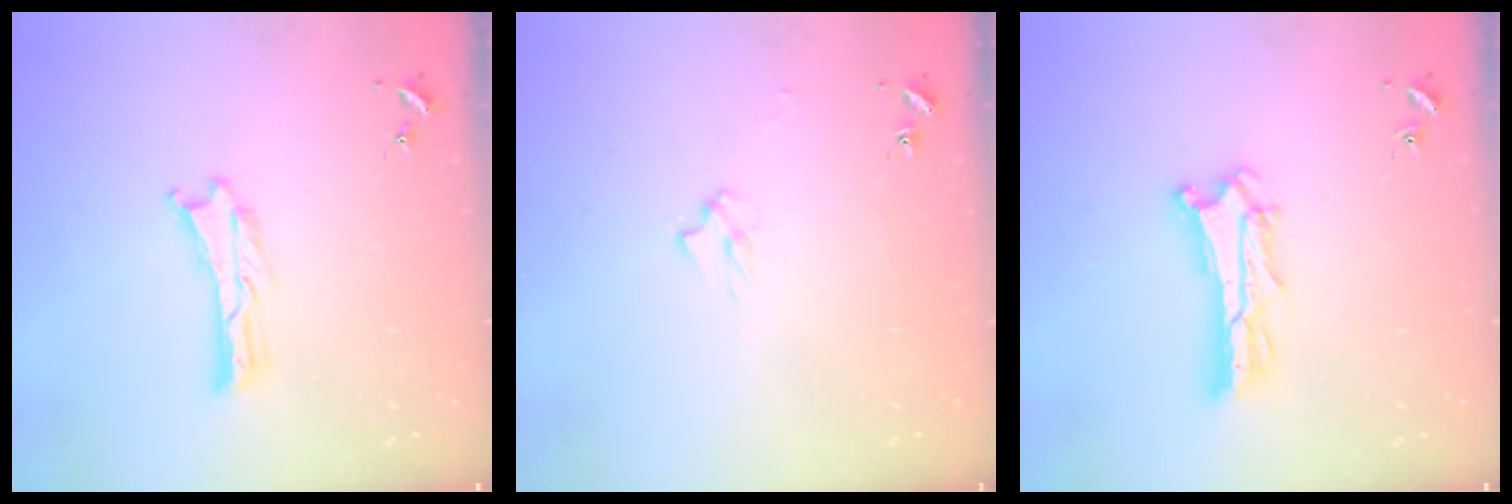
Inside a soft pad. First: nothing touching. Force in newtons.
{"total": 2.0, "press": 2.0, "slide": 0.3}
{"total": 4.6, "press": 4.6, "slide": 0.4}